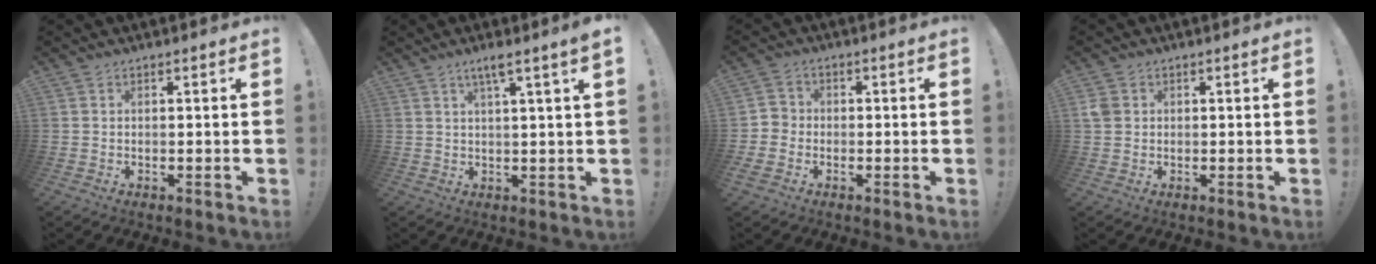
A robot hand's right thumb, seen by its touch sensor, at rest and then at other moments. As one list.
[{"total": 4.3, "force": [2.3, -0.6, 3.7], "torque": [-0.065, -0.007, 0.033]}, {"total": 4.1, "force": [-1.9, 3.4, 1.3], "torque": [-0.028, 0.006, -0.038]}, {"total": 3.0, "force": [0.9, 2.5, 1.4], "torque": [-0.027, 0.005, 0.020]}]